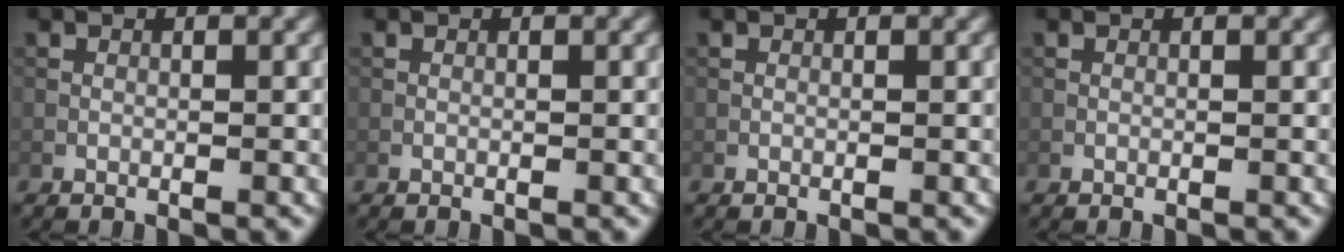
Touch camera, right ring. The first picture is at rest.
{"total": 0.0}
{"total": 0.0}
{"total": 0.0}